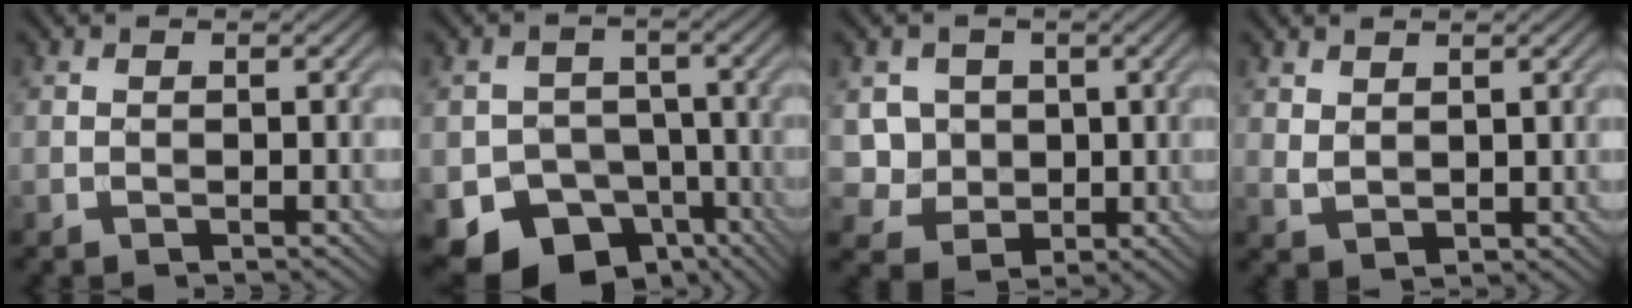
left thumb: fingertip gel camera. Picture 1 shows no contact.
{"total": 12.4, "force": [-7.1, 9.3, 4.2], "torque": [-0.070, -0.031, -0.120]}
{"total": 5.4, "force": [0.9, 5.0, 1.7], "torque": [-0.061, -0.016, 0.014]}
{"total": 2.2, "force": [1.6, 1.2, 1.0], "torque": [-0.026, -0.006, 0.039]}